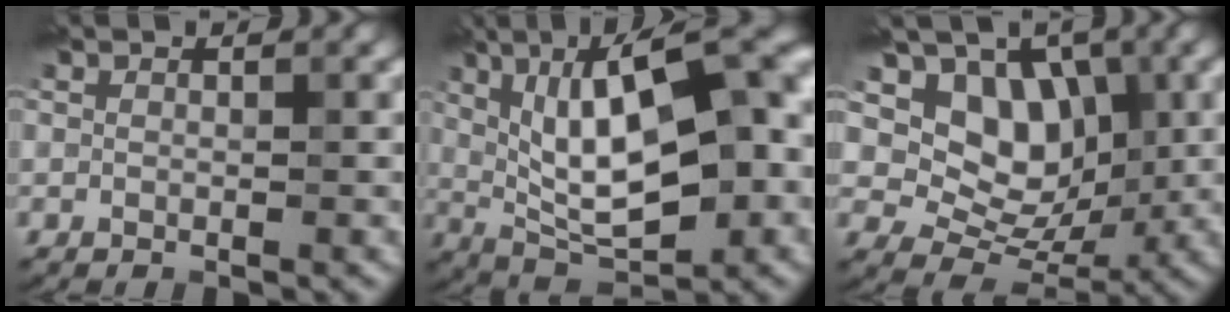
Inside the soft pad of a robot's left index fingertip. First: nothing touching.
{"total": 15.7, "force": [3.0, 5.8, 14.3], "torque": [-0.204, 0.020, 0.044]}
{"total": 7.5, "force": [2.1, 5.8, 4.1], "torque": [-0.055, -0.014, 0.025]}